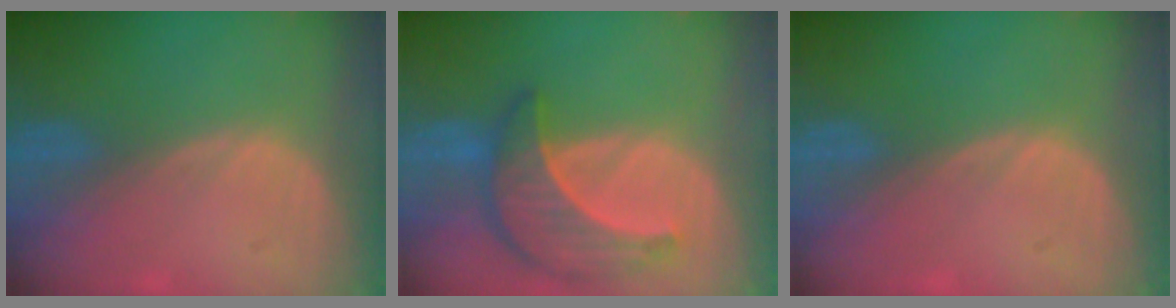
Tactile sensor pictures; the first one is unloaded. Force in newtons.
{"total": 8.8, "press": 8.0, "slide": 3.7}
{"total": 0.0}